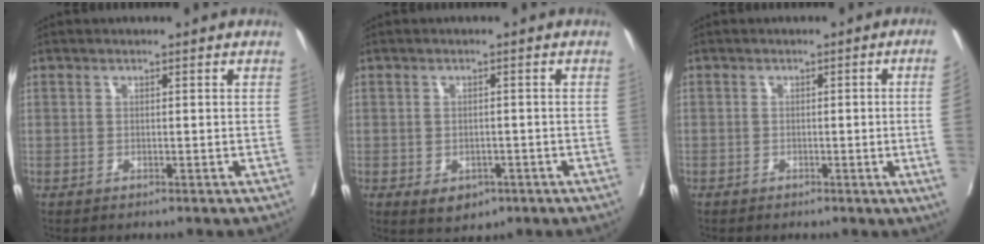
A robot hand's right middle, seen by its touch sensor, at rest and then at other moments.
{"total": 4.0, "force": [-2.0, 2.7, 2.1], "torque": [-0.023, -0.001, -0.017]}
{"total": 4.2, "force": [-0.7, -1.3, 3.9], "torque": [-0.042, -0.008, -0.011]}